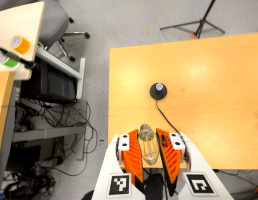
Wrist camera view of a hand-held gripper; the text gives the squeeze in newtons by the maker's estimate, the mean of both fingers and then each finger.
{"total": 22.7, "left": 24.5, "right": 20.9}